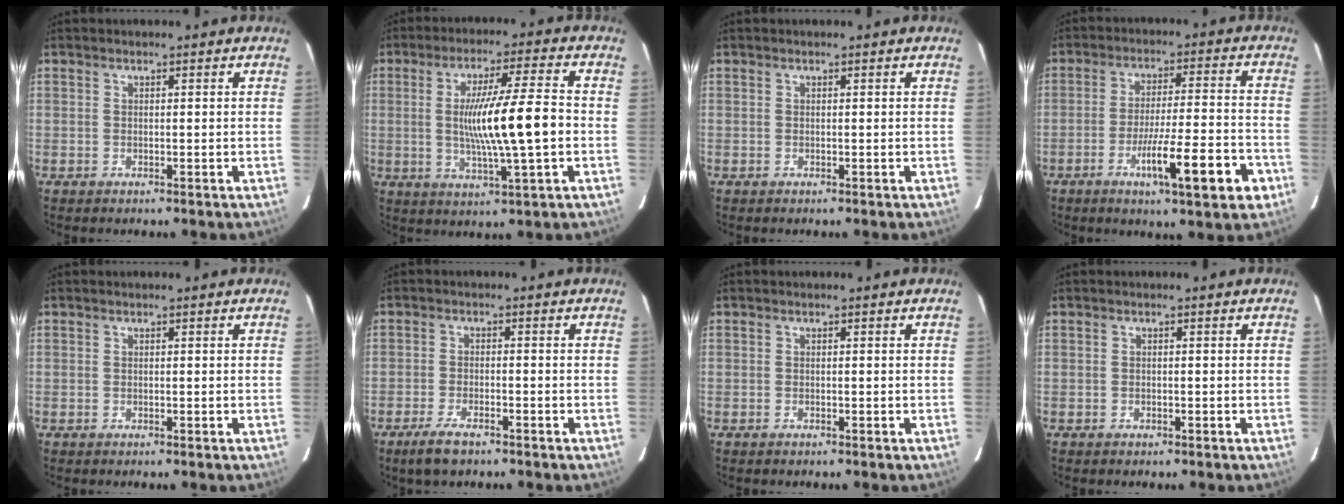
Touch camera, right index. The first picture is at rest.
{"total": 12.3, "force": [-0.8, -0.1, 12.2], "torque": [-0.218, -0.002, -0.013]}
{"total": 0.0}
{"total": 12.4, "force": [-5.7, 0.9, 11.0], "torque": [-0.174, -0.003, -0.082]}
{"total": 0.0}
{"total": 4.5, "force": [-3.3, 1.1, 2.9], "torque": [-0.065, -0.006, -0.057]}
{"total": 0.0}
{"total": 0.5, "force": [-0.3, 0.4, 0.2], "torque": [-0.005, 0.001, -0.005]}